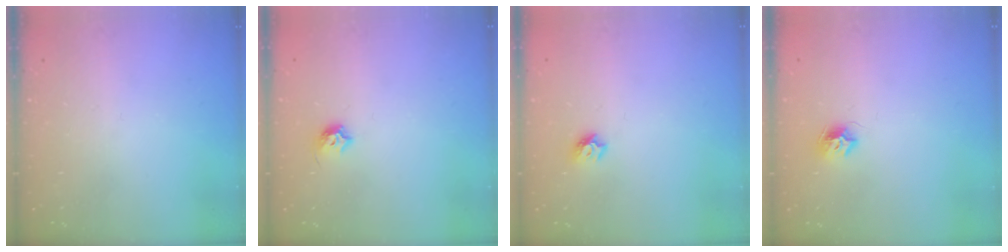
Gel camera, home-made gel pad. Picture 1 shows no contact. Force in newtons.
{"total": 6.2, "press": 6.1, "slide": 1.0}
{"total": 6.2, "press": 6.2, "slide": 0.6}
{"total": 8.0, "press": 8.0, "slide": 0.5}